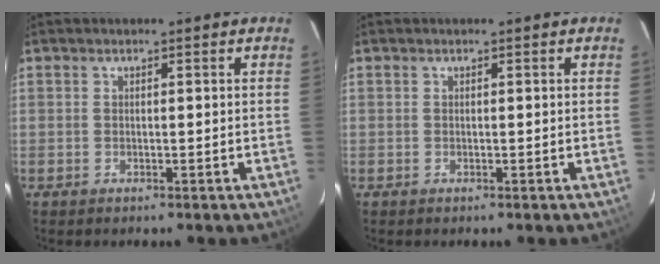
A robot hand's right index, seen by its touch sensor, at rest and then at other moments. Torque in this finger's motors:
{"motor_torque": [0.00, 0.00, 0.00, 0.00]}